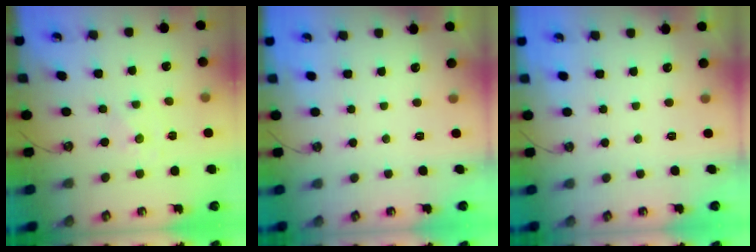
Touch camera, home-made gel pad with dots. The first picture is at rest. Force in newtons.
{"total": 0.0}
{"total": 0.0}